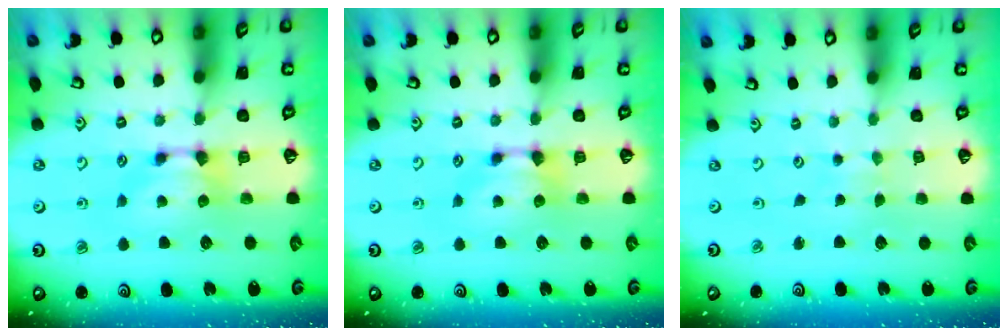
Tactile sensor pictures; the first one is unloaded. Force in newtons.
{"total": 0.0}
{"total": 4.4, "press": 4.4, "slide": 0.2}